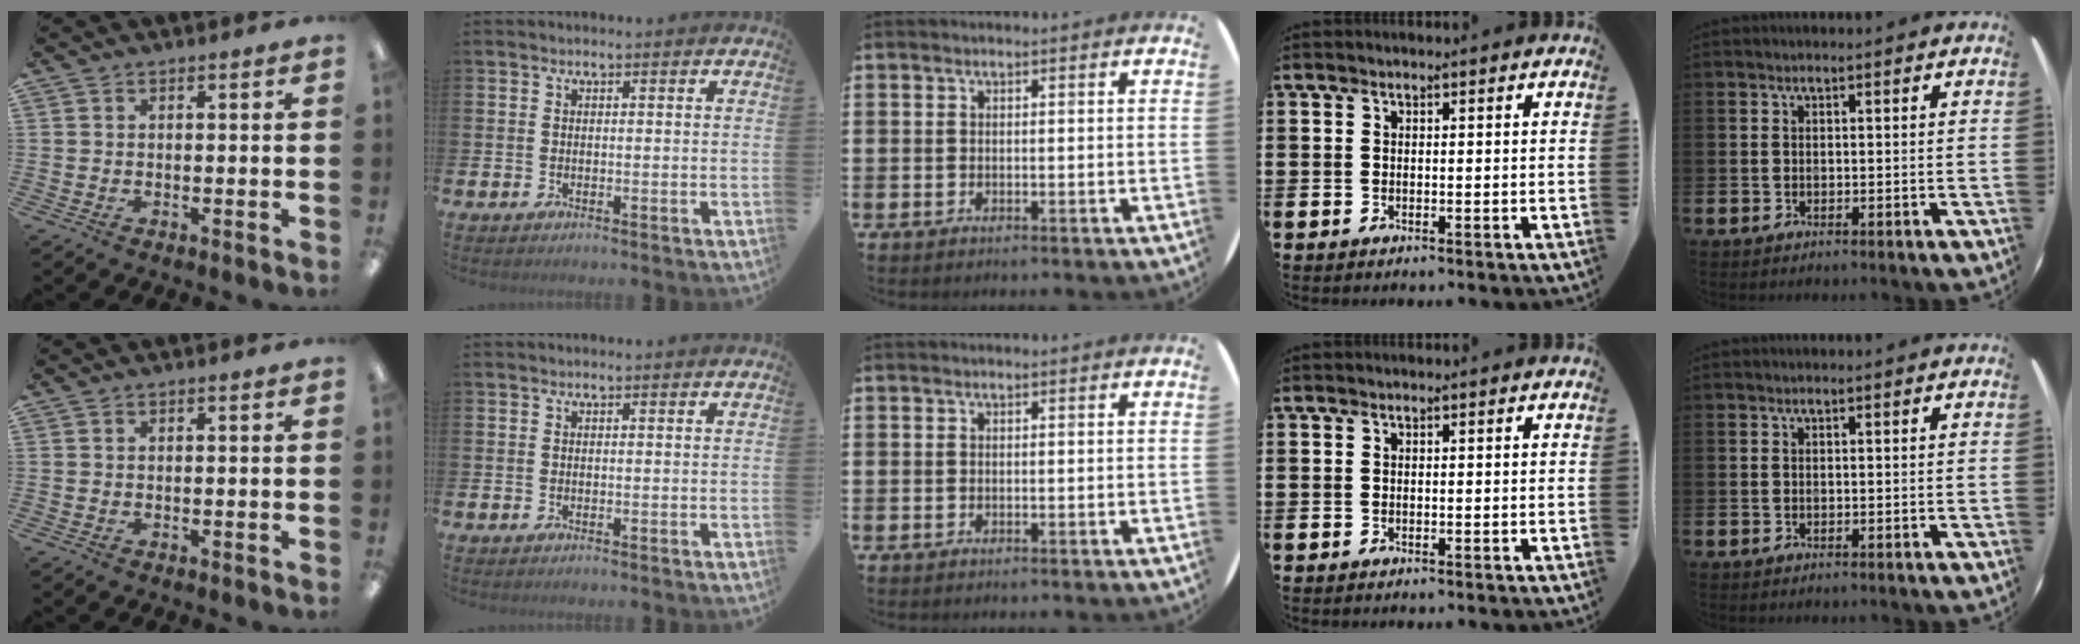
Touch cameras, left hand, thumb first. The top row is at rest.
{}